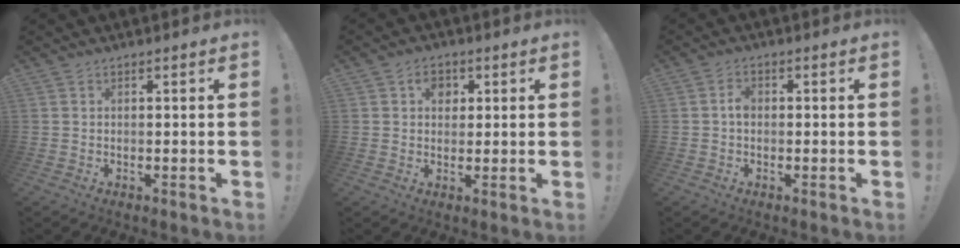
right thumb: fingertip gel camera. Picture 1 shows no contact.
{"total": 4.6, "force": [1.5, 3.7, 2.5], "torque": [-0.034, -0.001, 0.023]}
{"total": 2.5, "force": [-0.4, 1.7, 1.9], "torque": [-0.027, 0.006, -0.010]}